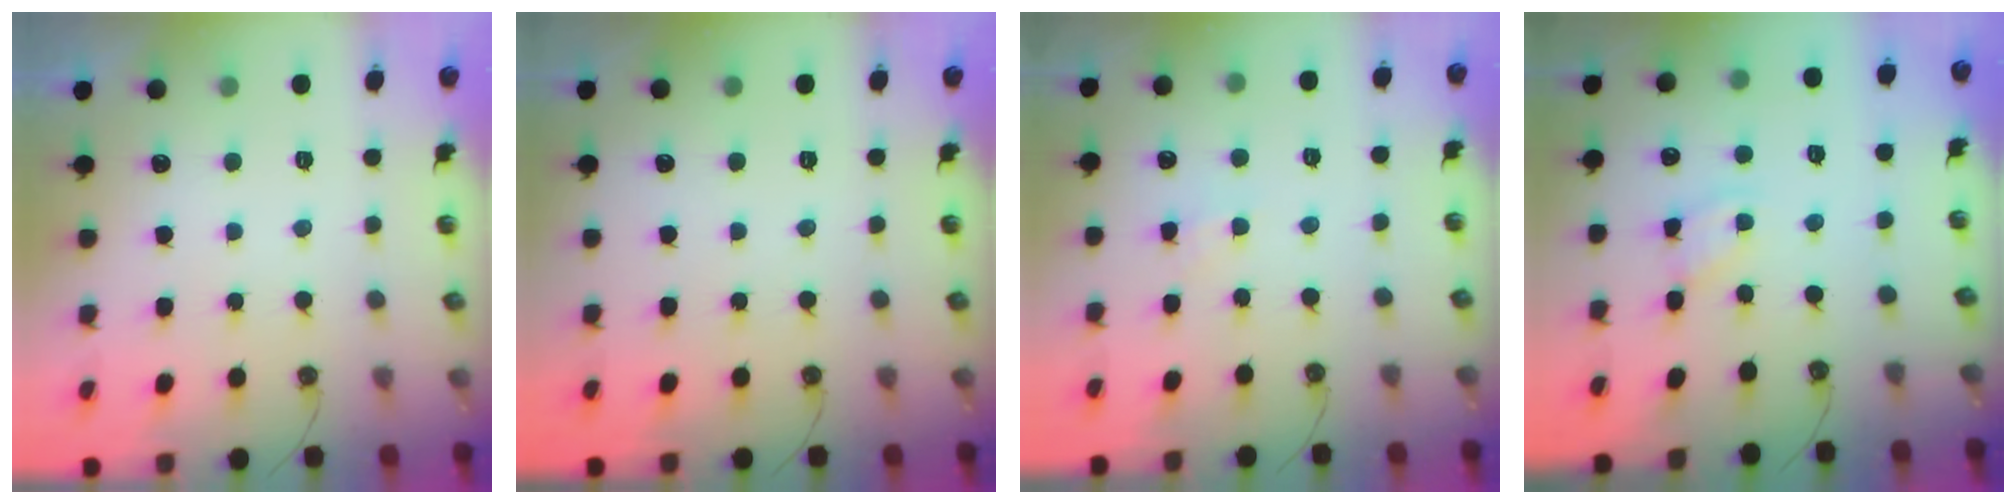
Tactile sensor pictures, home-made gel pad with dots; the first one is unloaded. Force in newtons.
{"total": 0.0}
{"total": 3.0, "press": 3.0, "slide": 0.5}
{"total": 1.9, "press": 1.8, "slide": 0.3}